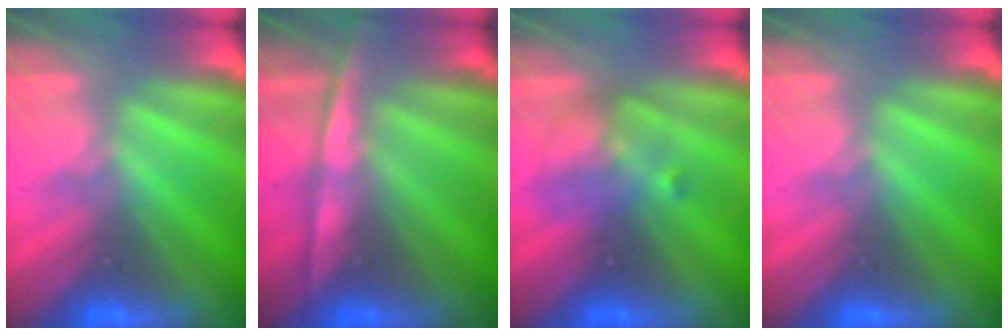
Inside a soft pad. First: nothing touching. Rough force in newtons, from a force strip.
{"total": 6.6}
{"total": 2.4}
{"total": 0.0}